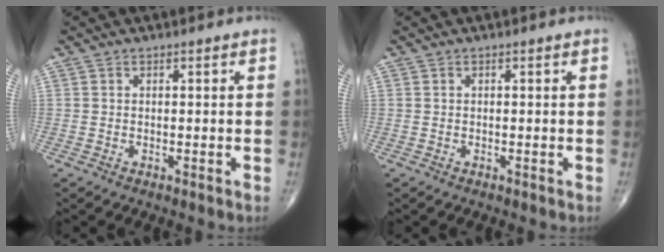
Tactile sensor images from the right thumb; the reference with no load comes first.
{"total": 0.0}